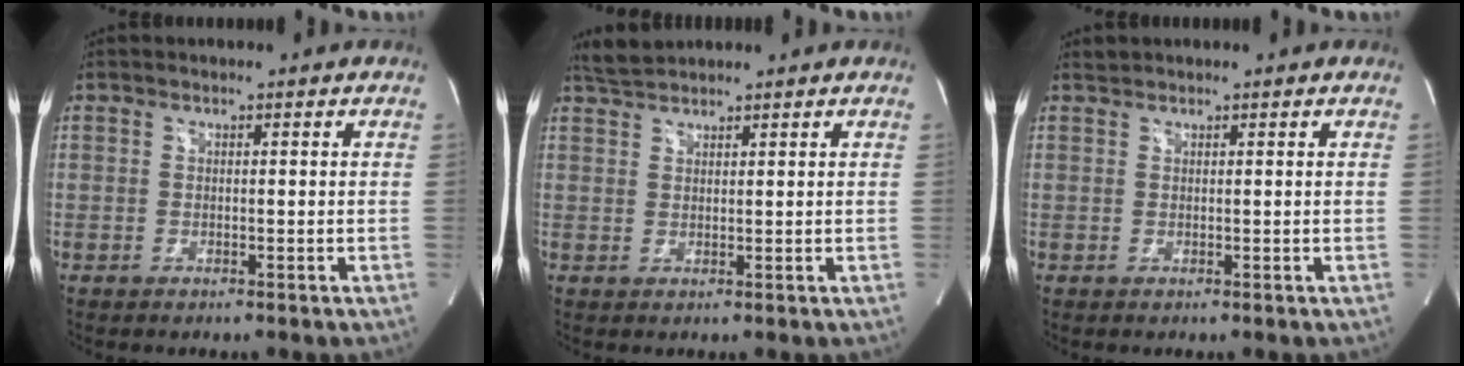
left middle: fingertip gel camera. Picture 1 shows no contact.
{"total": 2.7, "force": [2.6, 0.0, 0.3], "torque": [-0.017, 0.013, 0.057]}
{"total": 0.7, "force": [0.6, 0.0, -0.1], "torque": [-0.007, 0.007, 0.015]}